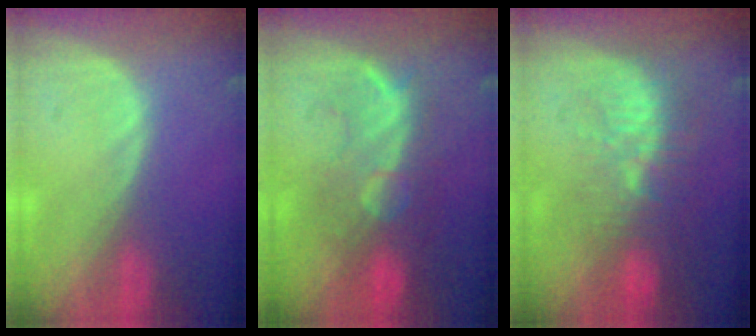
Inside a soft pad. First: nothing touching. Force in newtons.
{"total": 8.8, "press": 8.4, "slide": 2.7}
{"total": 9.3, "press": 8.6, "slide": 3.7}